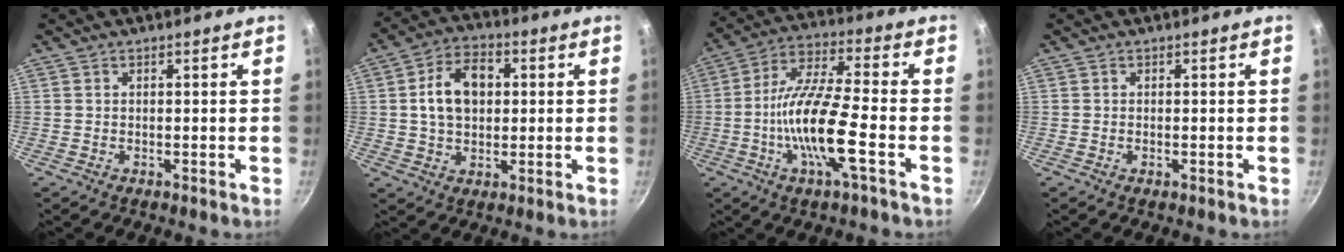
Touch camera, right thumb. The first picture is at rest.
{"total": 10.7, "force": [1.6, 7.4, 7.6], "torque": [-0.107, 0.015, 0.019]}
{"total": 14.6, "force": [-4.2, 2.9, 13.7], "torque": [-0.261, 0.031, -0.093]}
{"total": 0.6, "force": [-0.2, 0.2, 0.5], "torque": [-0.009, 0.001, -0.004]}